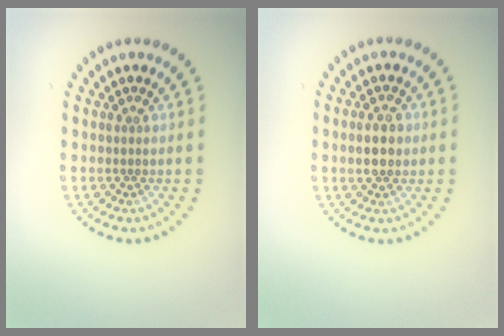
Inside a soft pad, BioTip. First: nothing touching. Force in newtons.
{"total": 2.8, "press": 2.8, "slide": 0.1}